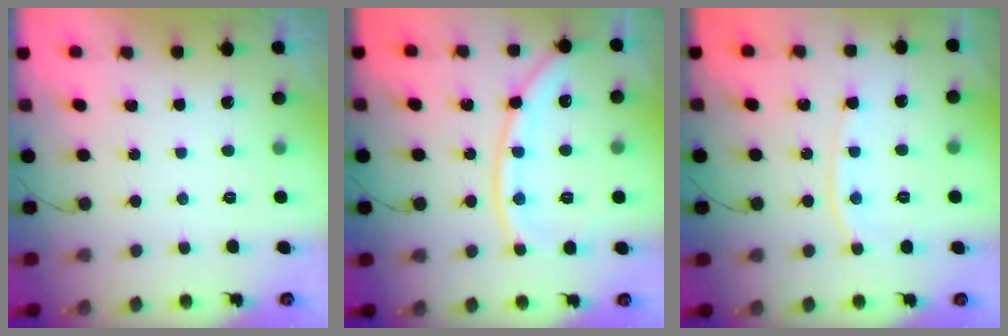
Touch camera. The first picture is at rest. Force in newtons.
{"total": 12.0, "press": 11.9, "slide": 1.5}
{"total": 7.1, "press": 7.0, "slide": 1.0}